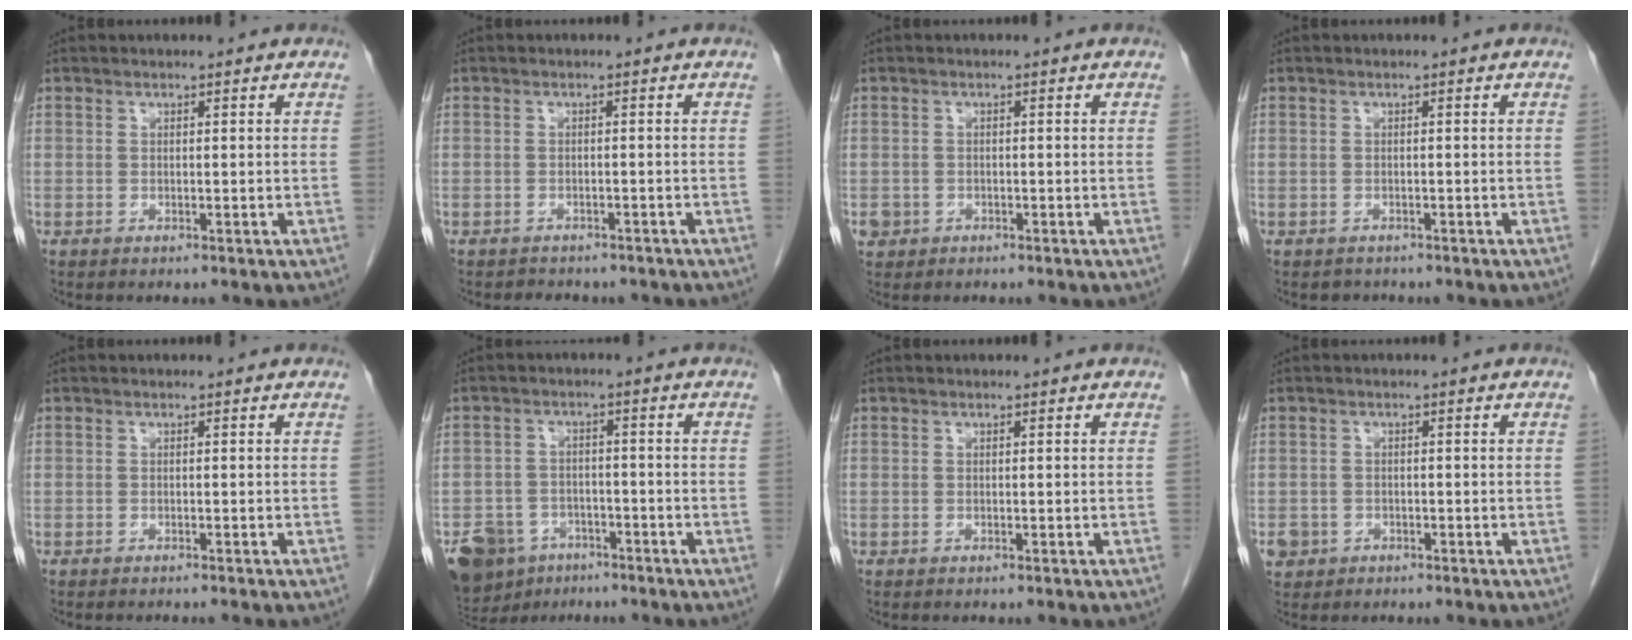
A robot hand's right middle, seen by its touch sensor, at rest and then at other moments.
{"total": 5.2, "force": [-4.6, 2.1, 1.2], "torque": [-0.017, 0.003, -0.052]}
{"total": 2.0, "force": [-0.9, 1.7, 0.4], "torque": [-0.008, 0.006, -0.012]}
{"total": 1.4, "force": [-1.2, 0.8, -0.1], "torque": [-0.010, 0.000, -0.019]}
{"total": 2.3, "force": [-2.0, -0.1, 1.0], "torque": [-0.011, 0.002, -0.023]}
{"total": 10.4, "force": [-6.7, 7.0, 3.7], "torque": [-0.085, 0.000, -0.106]}
{"total": 0.0}
{"total": 2.9, "force": [-1.5, 2.4, 0.5], "torque": [-0.009, 0.006, -0.024]}